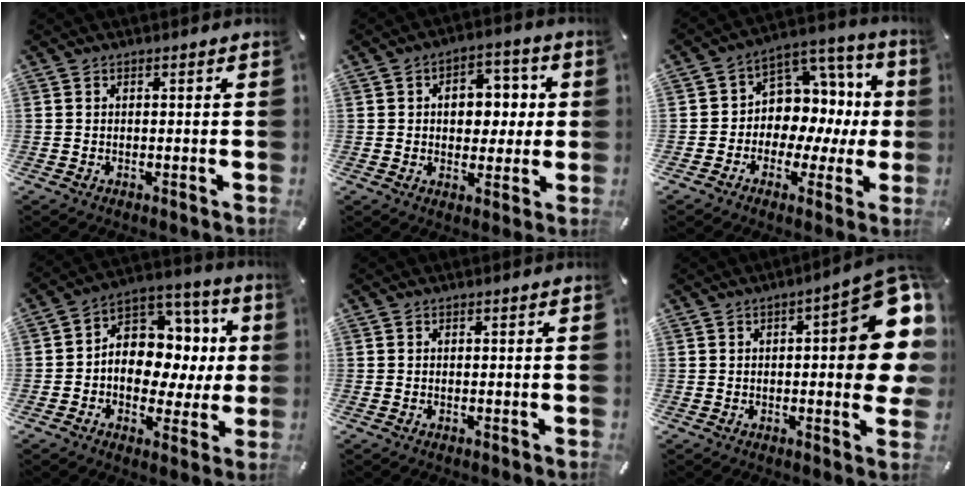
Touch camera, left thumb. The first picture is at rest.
{"total": 9.0, "force": [0.9, 6.8, 5.9], "torque": [-0.066, 0.000, 0.007]}
{"total": 10.6, "force": [0.7, 9.6, 4.5], "torque": [-0.061, -0.027, 0.022]}
{"total": 11.3, "force": [0.5, 9.8, 5.7], "torque": [-0.073, -0.020, 0.018]}
{"total": 0.0}
{"total": 18.9, "force": [4.1, 6.4, 17.3], "torque": [-0.201, -0.036, 0.064]}